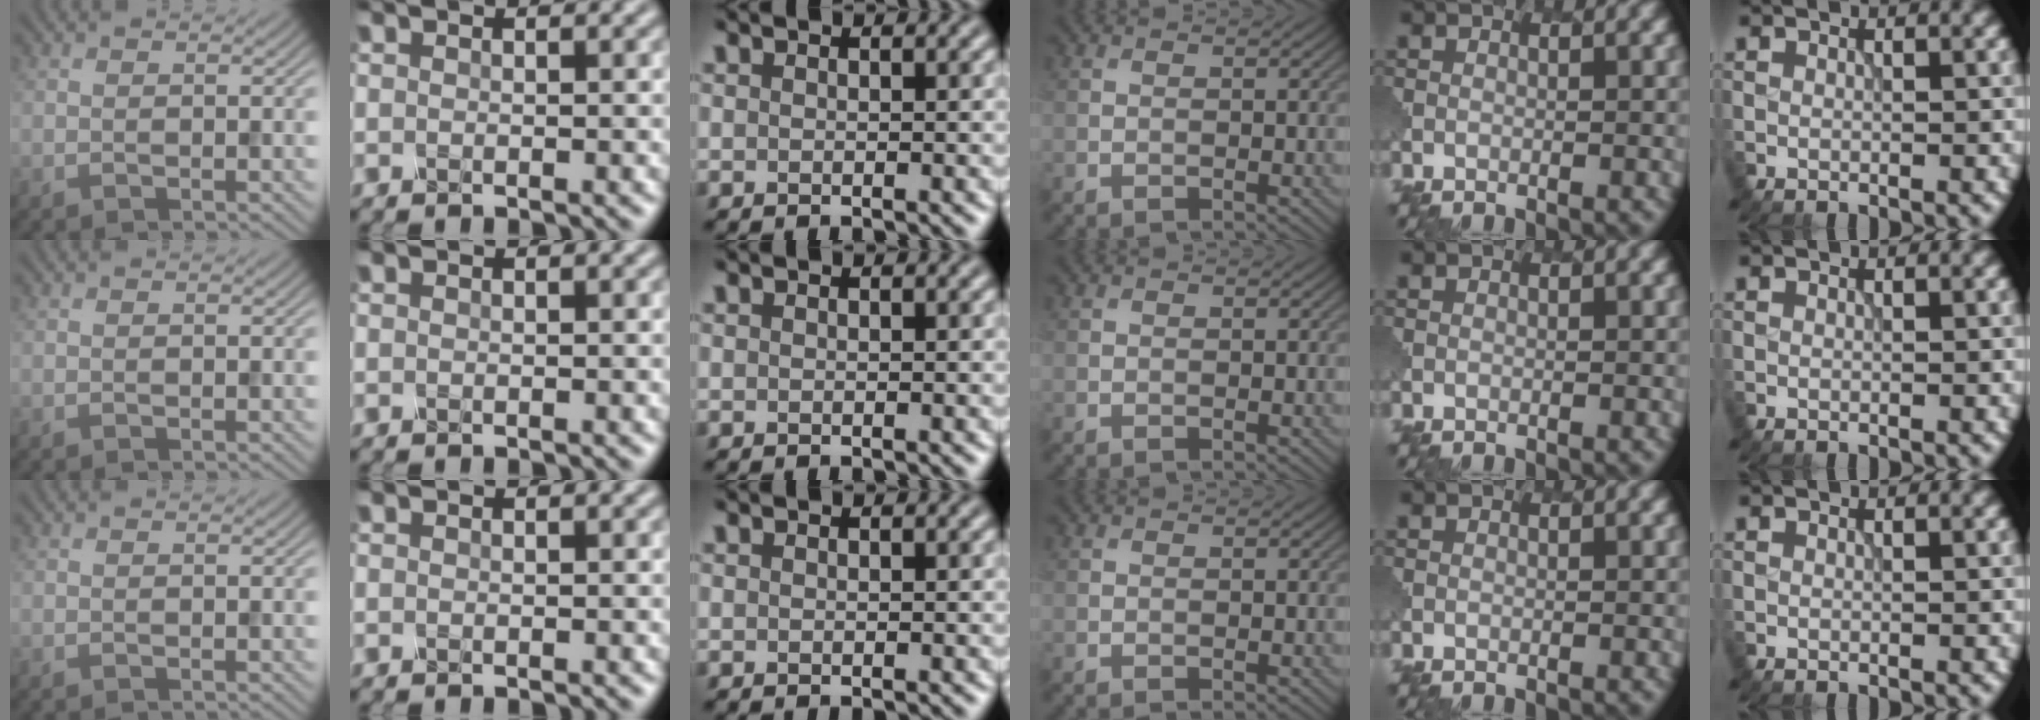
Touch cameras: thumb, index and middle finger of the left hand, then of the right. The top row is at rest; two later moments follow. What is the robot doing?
{"motion": "dispense", "object": "spray bottle"}